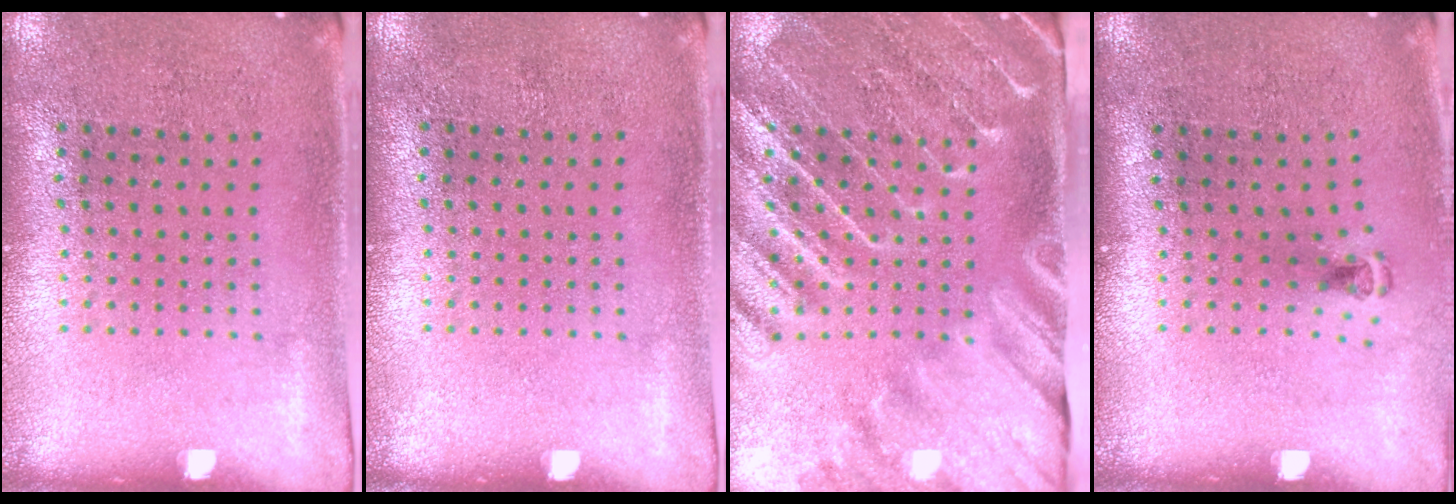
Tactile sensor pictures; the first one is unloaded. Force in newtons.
{"total": 0.0}
{"total": 3.9, "press": 3.3, "slide": 2.0}
{"total": 0.6, "press": 0.4, "slide": 0.5}